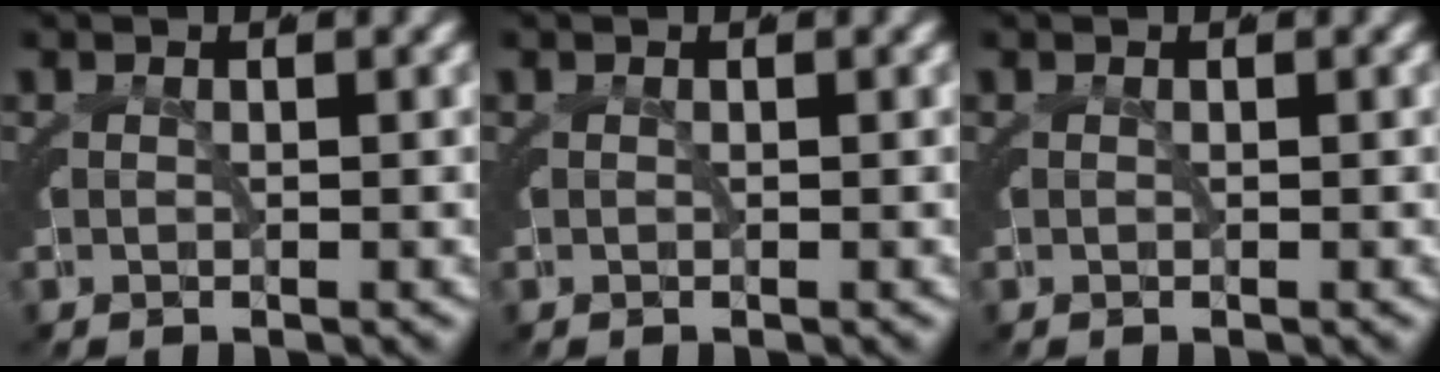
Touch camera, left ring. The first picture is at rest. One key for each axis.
{"total": 0.0}
{"total": 0.0}